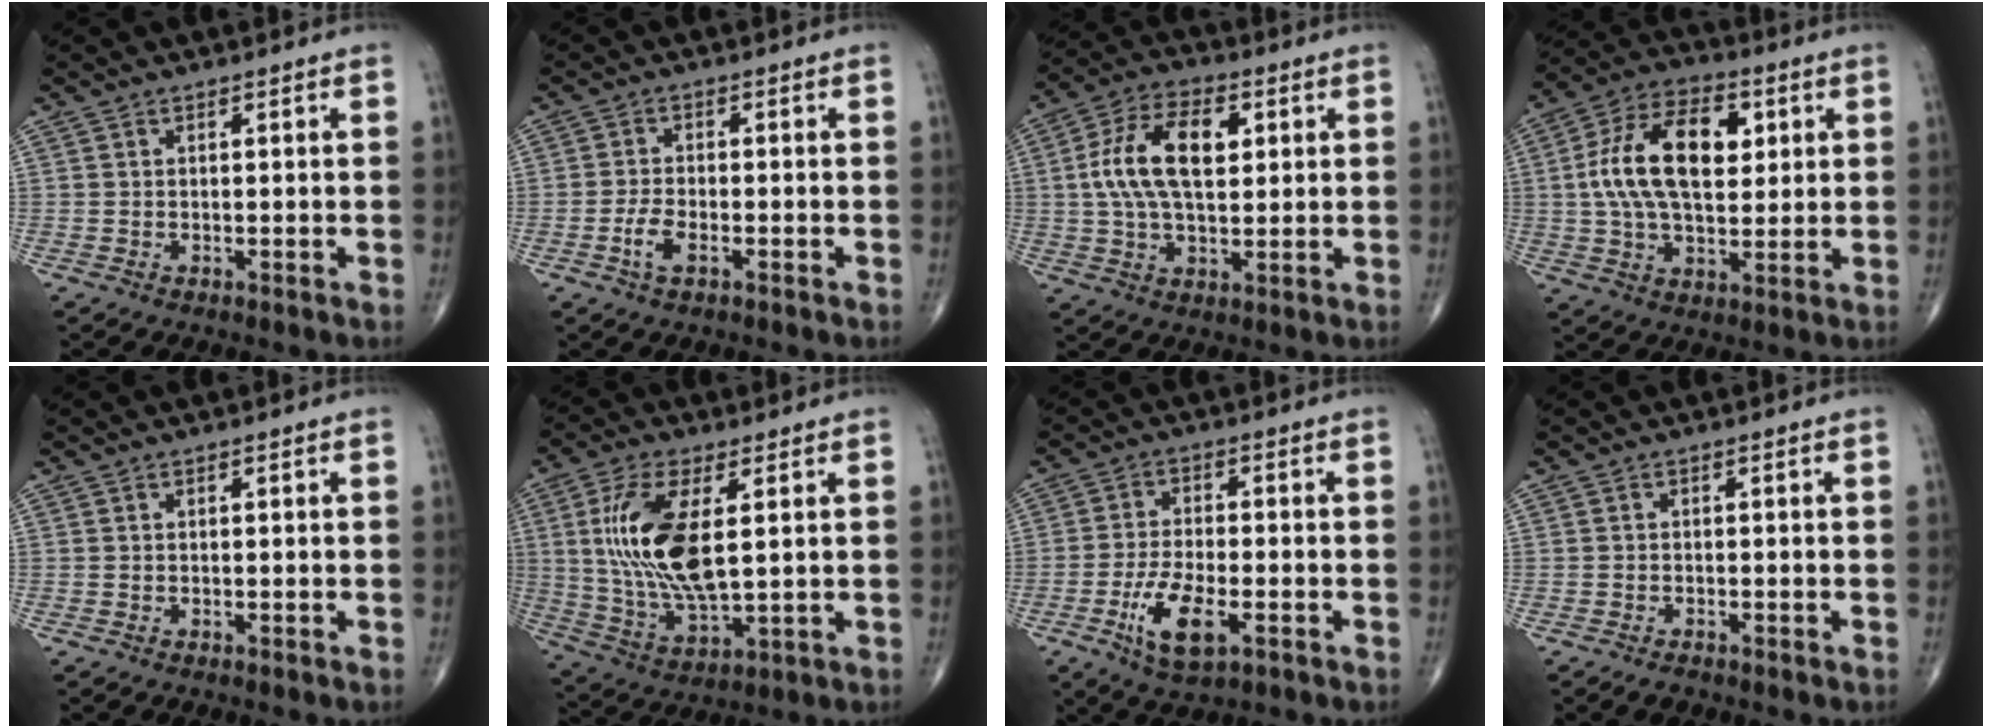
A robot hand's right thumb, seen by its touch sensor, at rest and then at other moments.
{"total": 3.7, "force": [-1.6, 1.5, 3.0], "torque": [-0.066, 0.009, -0.031]}
{"total": 14.0, "force": [2.6, 7.5, 11.6], "torque": [-0.210, 0.011, 0.044]}
{"total": 17.3, "force": [3.2, 9.7, 13.9], "torque": [-0.236, 0.011, 0.052]}
{"total": 0.0}
{"total": 16.9, "force": [2.8, 6.9, 15.2], "torque": [-0.313, -0.018, 0.062]}
{"total": 8.3, "force": [-3.2, 3.3, 6.9], "torque": [-0.138, 0.003, -0.055]}
{"total": 1.3, "force": [-1.0, 0.6, 0.7], "torque": [-0.014, 0.004, -0.013]}